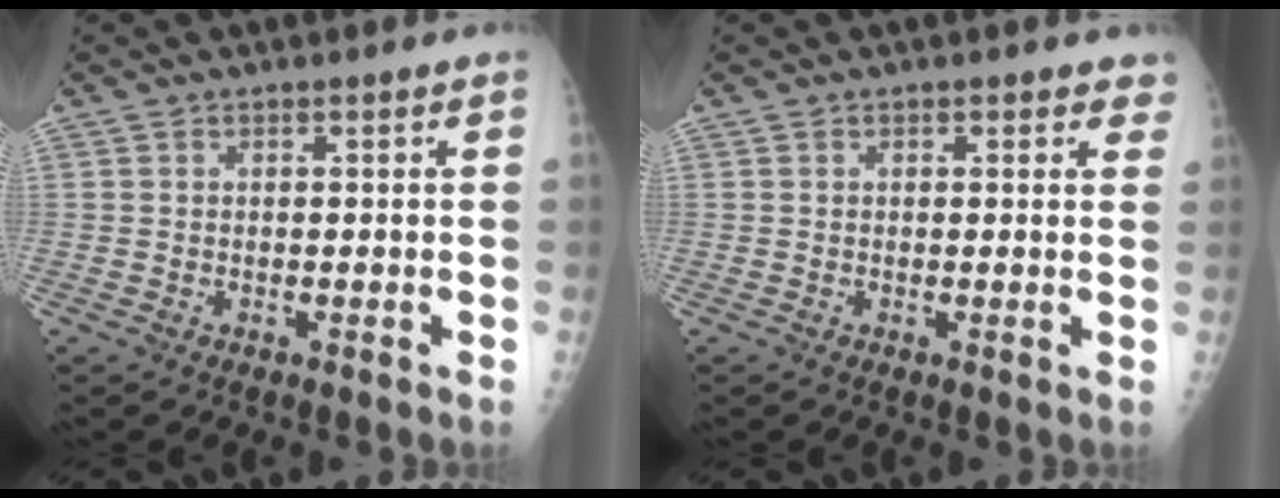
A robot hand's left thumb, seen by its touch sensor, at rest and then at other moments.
{"total": 2.7, "force": [1.8, 1.4, 1.4], "torque": [0.014, -0.002, 0.015]}